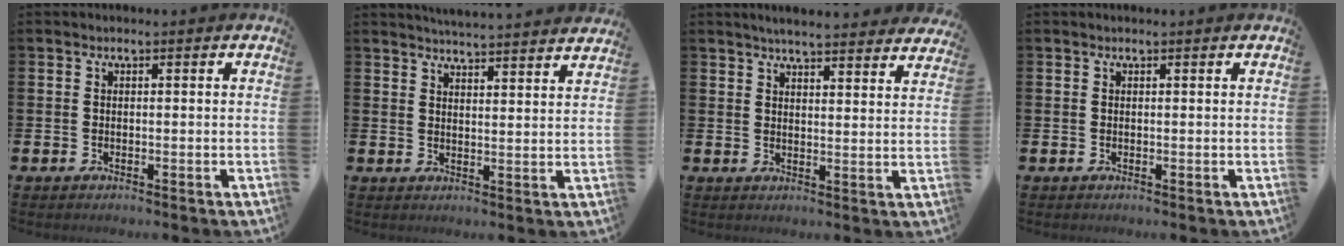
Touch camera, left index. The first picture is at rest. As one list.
[{"total": 4.7, "force": [4.7, -0.4, 0.2], "torque": [-0.010, -0.032, 0.083]}, {"total": 4.7, "force": [4.6, 0.0, 1.0], "torque": [-0.028, -0.024, 0.082]}, {"total": 0.0}]